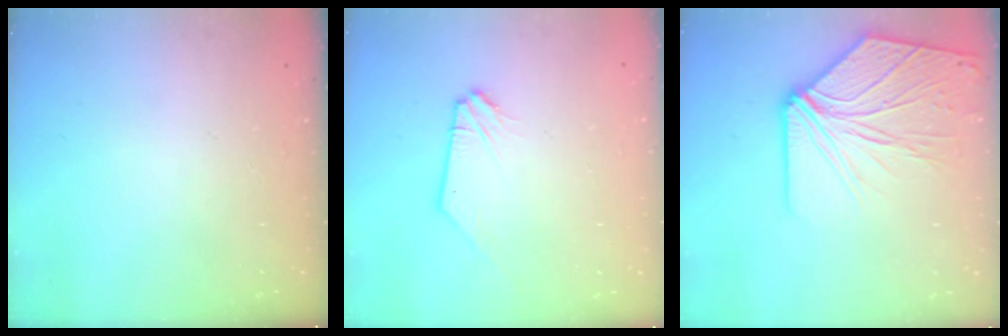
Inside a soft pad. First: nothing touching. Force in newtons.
{"total": 0.8, "press": 0.7, "slide": 0.1}
{"total": 11.8, "press": 11.6, "slide": 2.0}